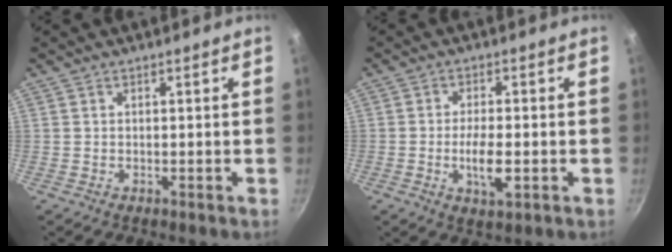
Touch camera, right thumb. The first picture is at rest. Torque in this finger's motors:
{"motor_torque": [2.71, 2.30, 1.62, -1.13, 0.15]}